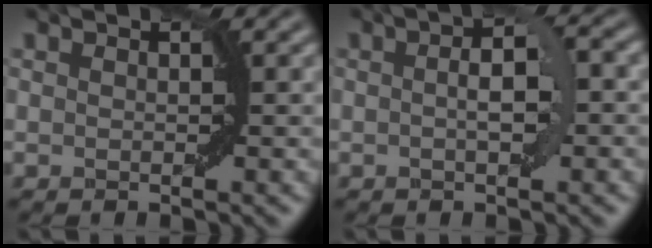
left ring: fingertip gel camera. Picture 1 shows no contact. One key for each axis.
{"total": 4.1, "fx": 0.3, "fy": 1.2, "fz": 3.9, "tx": -0.057, "ty": 0.009, "tz": 0.001}